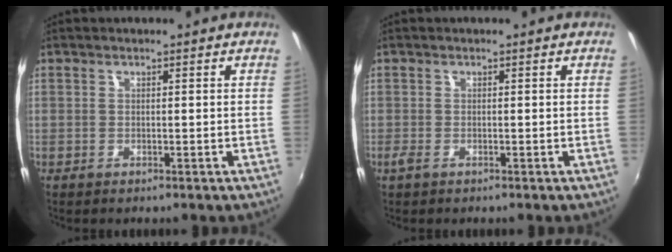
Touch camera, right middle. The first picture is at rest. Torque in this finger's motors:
{"motor_torque": [0.56, -0.52, 0.04, 0.03]}